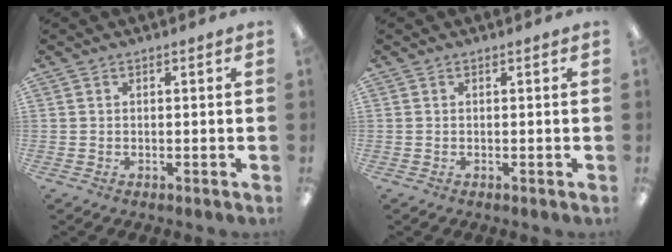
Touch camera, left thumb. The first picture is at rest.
{"total": 0.0}